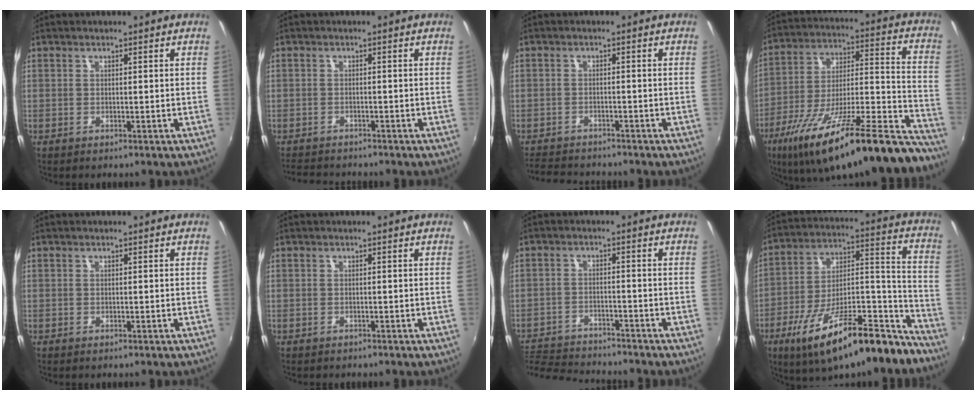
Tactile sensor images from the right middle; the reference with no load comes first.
{"total": 4.6, "force": [-4.4, 1.3, 0.9], "torque": [-0.033, -0.004, -0.076]}
{"total": 6.1, "force": [-5.7, 1.9, 1.2], "torque": [-0.047, 0.001, -0.097]}
{"total": 30.9, "force": [-23.2, 5.3, 19.7], "torque": [-0.285, -0.036, -0.352]}
{"total": 0.0}
{"total": 0.7, "force": [-0.6, 0.3, 0.1], "torque": [-0.005, 0.000, -0.008]}
{"total": 10.8, "force": [-10.1, 2.3, 2.9], "torque": [-0.082, 0.001, -0.168]}
{"total": 24.5, "force": [-17.3, 6.2, 16.2], "torque": [-0.255, -0.006, -0.271]}